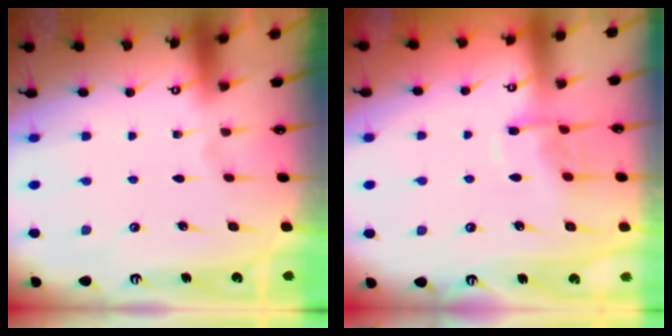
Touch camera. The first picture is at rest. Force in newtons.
{"total": 8.2, "press": 8.1, "slide": 0.8}